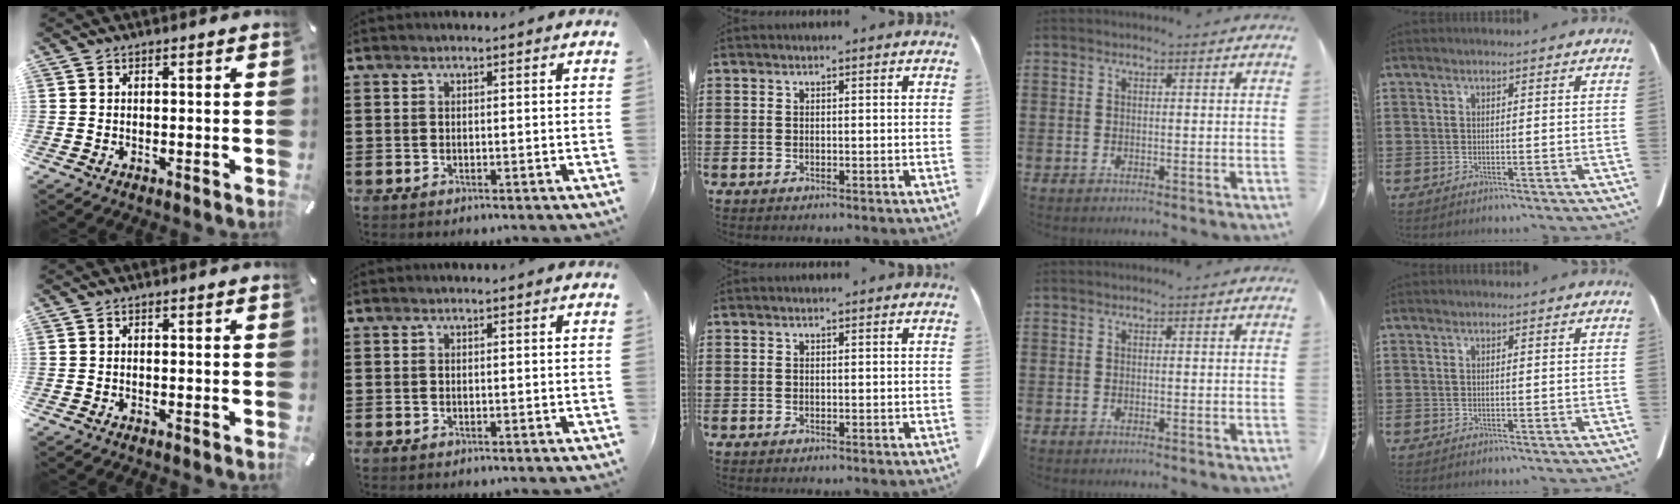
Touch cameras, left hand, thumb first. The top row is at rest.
{}